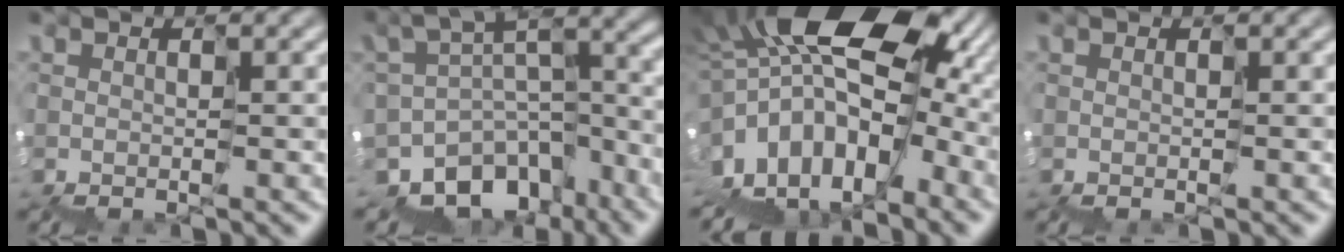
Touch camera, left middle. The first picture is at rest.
{"total": 9.2, "force": [-7.9, 4.6, 1.4], "torque": [-0.016, 0.016, -0.112]}
{"total": 15.8, "force": [-0.8, 10.2, 12.1], "torque": [-0.180, 0.002, -0.003]}
{"total": 0.0}